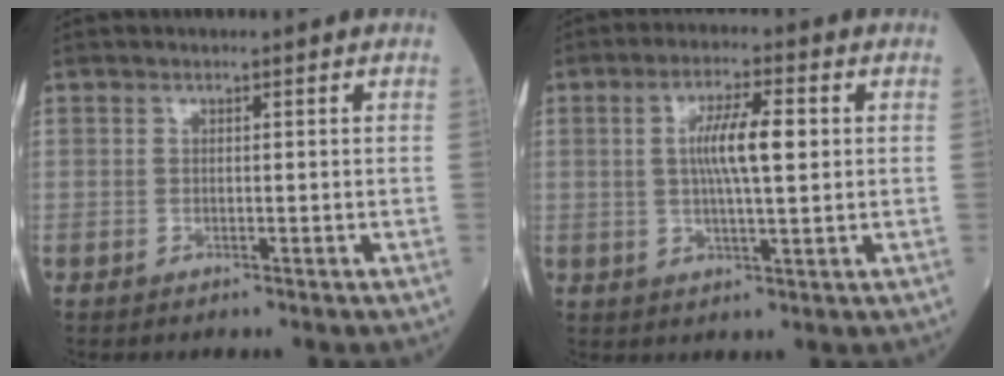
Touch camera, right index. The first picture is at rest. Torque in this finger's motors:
{"motor_torque": [0.35, -0.04, 0.15, 0.09]}